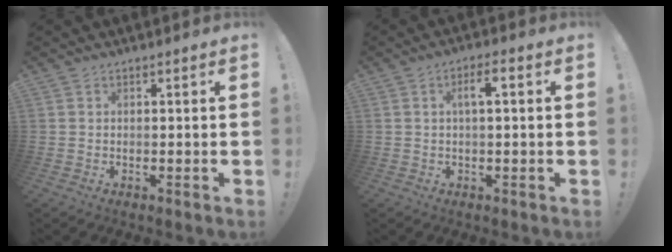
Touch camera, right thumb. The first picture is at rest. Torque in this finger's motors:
{"motor_torque": [0.66, 0.86, 0.75, 0.11, -0.01]}